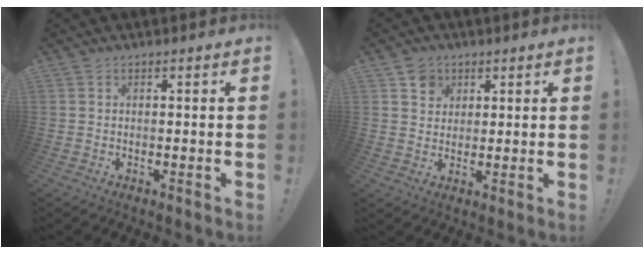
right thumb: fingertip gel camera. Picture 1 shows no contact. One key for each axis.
{"total": 5.6, "fx": 2.8, "fy": 4.8, "fz": 1.0, "tx": -0.004, "ty": -0.012, "tz": 0.052}